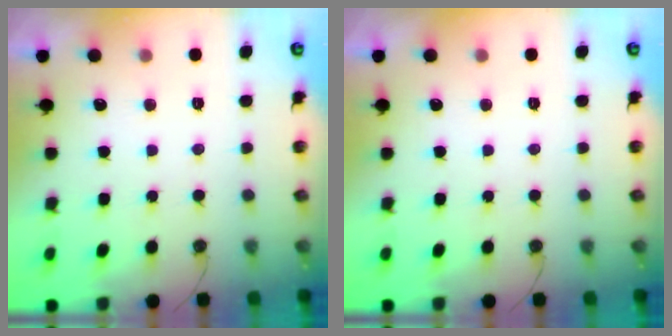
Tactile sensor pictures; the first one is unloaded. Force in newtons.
{"total": 0.0}